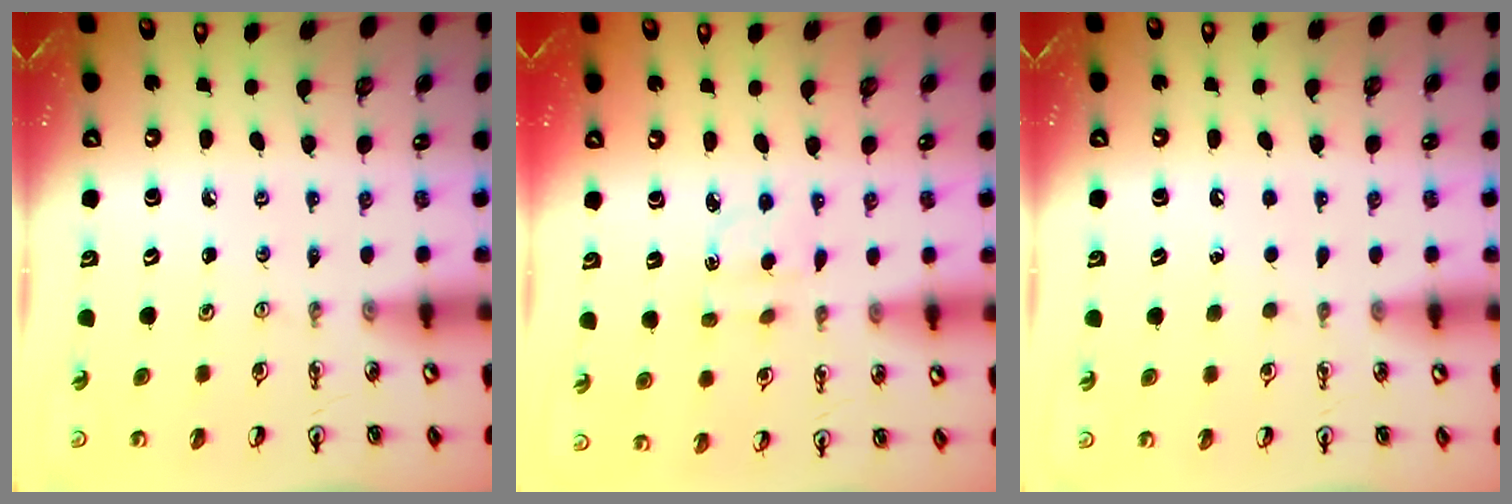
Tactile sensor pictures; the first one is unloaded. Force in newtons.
{"total": 2.4, "press": 2.4, "slide": 0.5}
{"total": 1.5, "press": 1.5, "slide": 0.1}